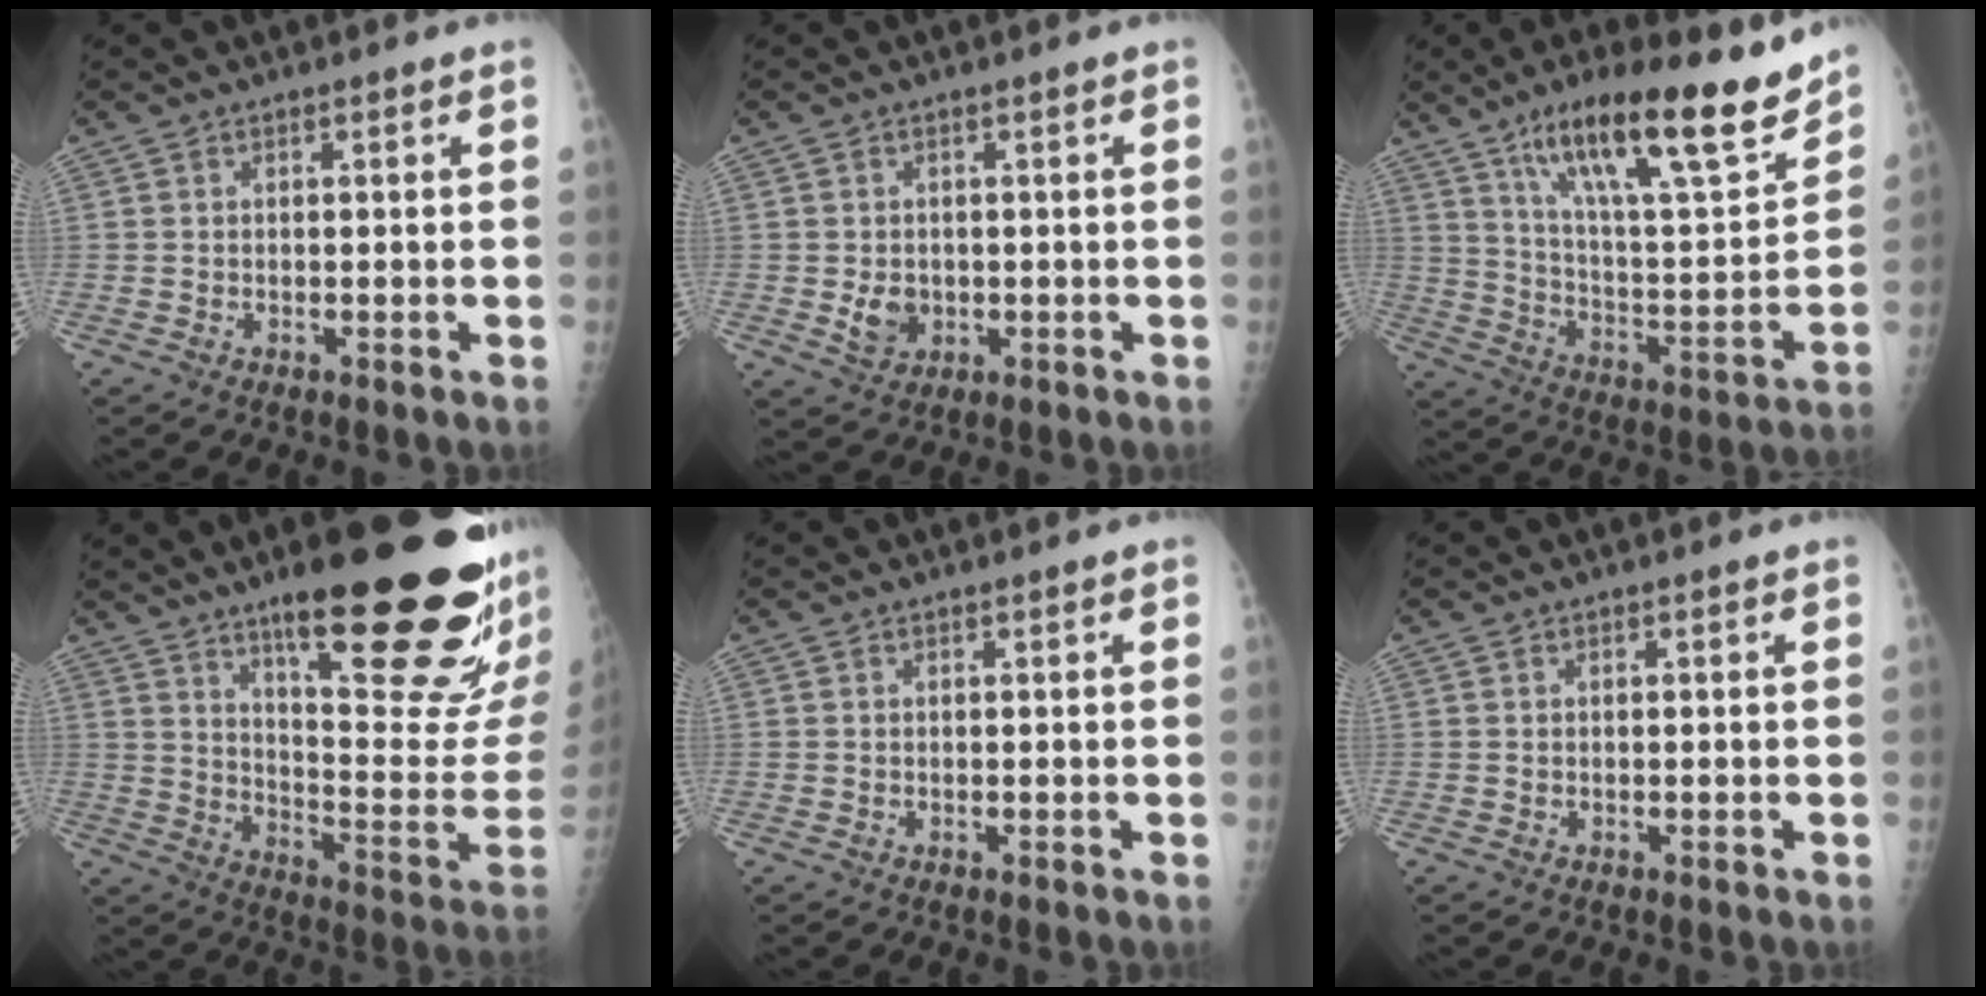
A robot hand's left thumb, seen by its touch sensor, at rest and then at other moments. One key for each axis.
{"total": 3.6, "fx": -0.2, "fy": 3.0, "fz": 2.1, "tx": -0.024, "ty": -0.003, "tz": 0.005}
{"total": 23.9, "fx": 16.2, "fy": 5.2, "fz": 16.8, "tx": -0.245, "ty": -0.067, "tz": 0.271}
{"total": 28.9, "fx": 16.7, "fy": 6.0, "fz": 22.8, "tx": -0.264, "ty": -0.071, "tz": 0.259}
{"total": 0.0}
{"total": 0.0}